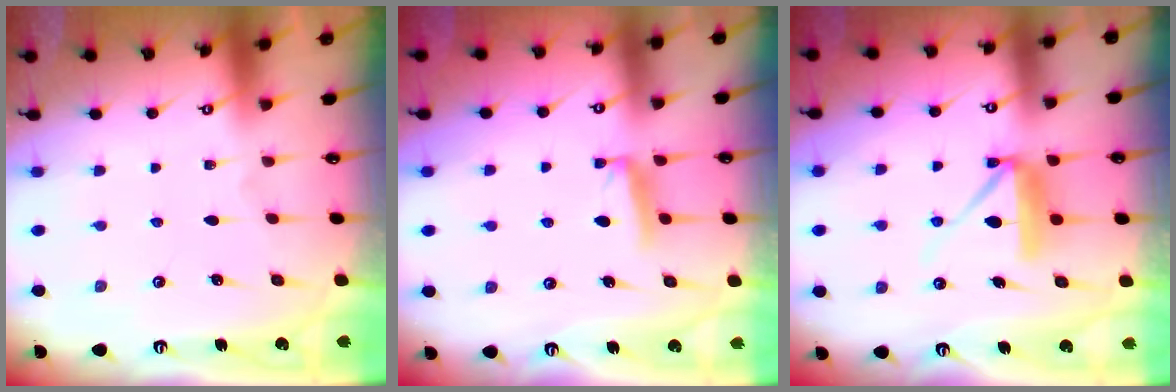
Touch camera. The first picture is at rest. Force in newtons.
{"total": 5.5, "press": 5.4, "slide": 0.7}
{"total": 10.1, "press": 10.1, "slide": 0.7}